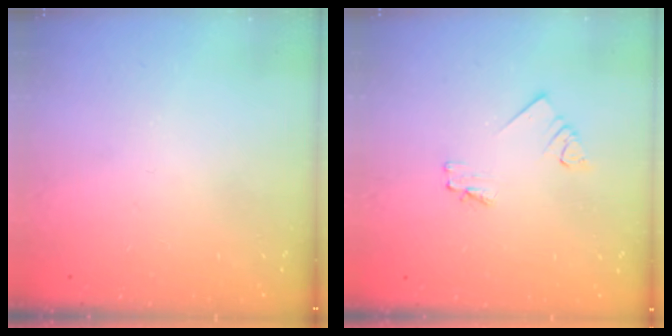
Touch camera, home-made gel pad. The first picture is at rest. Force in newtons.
{"total": 1.6, "press": 1.6, "slide": 0.2}